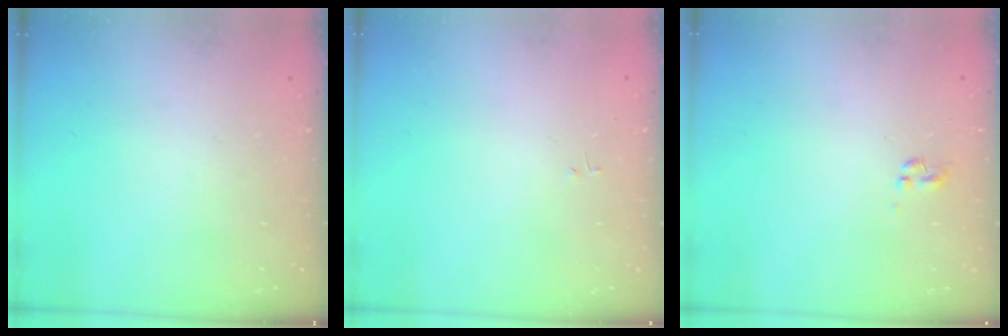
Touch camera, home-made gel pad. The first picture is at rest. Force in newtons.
{"total": 0.0}
{"total": 0.0}